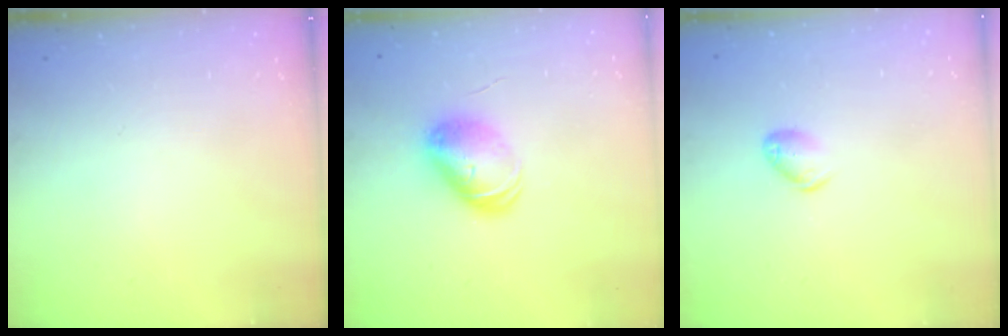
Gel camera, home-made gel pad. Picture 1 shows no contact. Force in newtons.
{"total": 8.4, "press": 8.3, "slide": 0.7}
{"total": 5.6, "press": 5.5, "slide": 0.9}